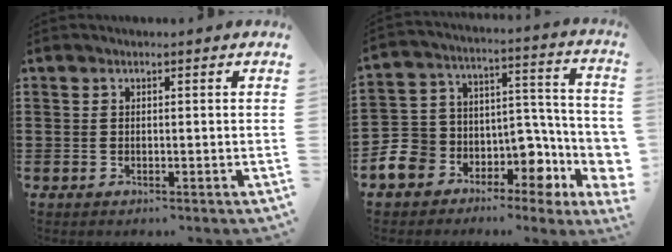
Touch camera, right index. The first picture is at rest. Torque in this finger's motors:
{"motor_torque": [0.80, 0.04, 0.91, 0.16]}